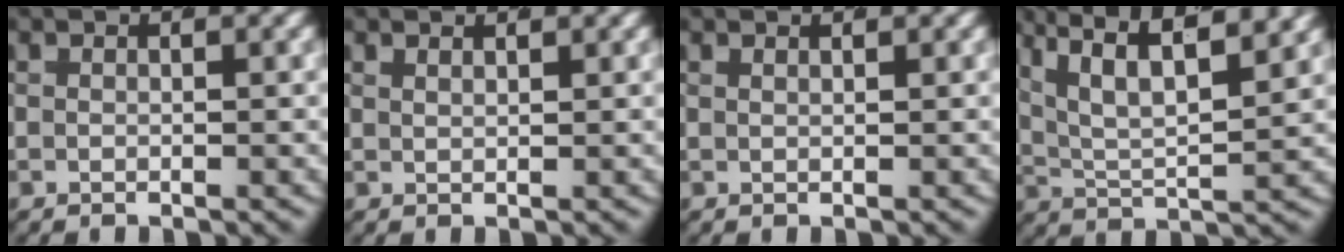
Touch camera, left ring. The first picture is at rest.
{"total": 1.2, "force": [1.1, 0.3, 0.4], "torque": [-0.005, 0.000, 0.018]}
{"total": 0.9, "force": [0.8, 0.1, 0.3], "torque": [0.000, 0.002, 0.012]}
{"total": 7.4, "force": [2.8, 4.5, 5.2], "torque": [-0.115, -0.018, 0.044]}